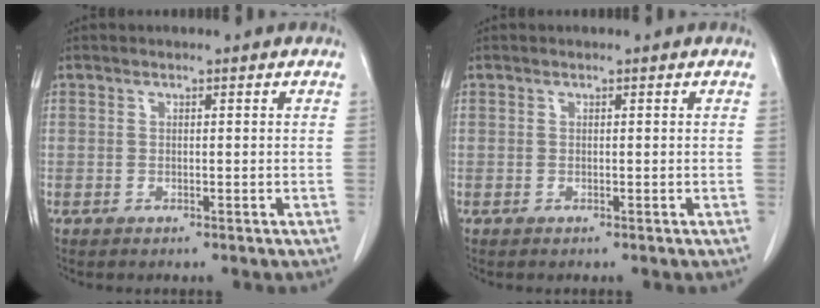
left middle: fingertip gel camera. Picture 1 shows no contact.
{"total": 0.0}